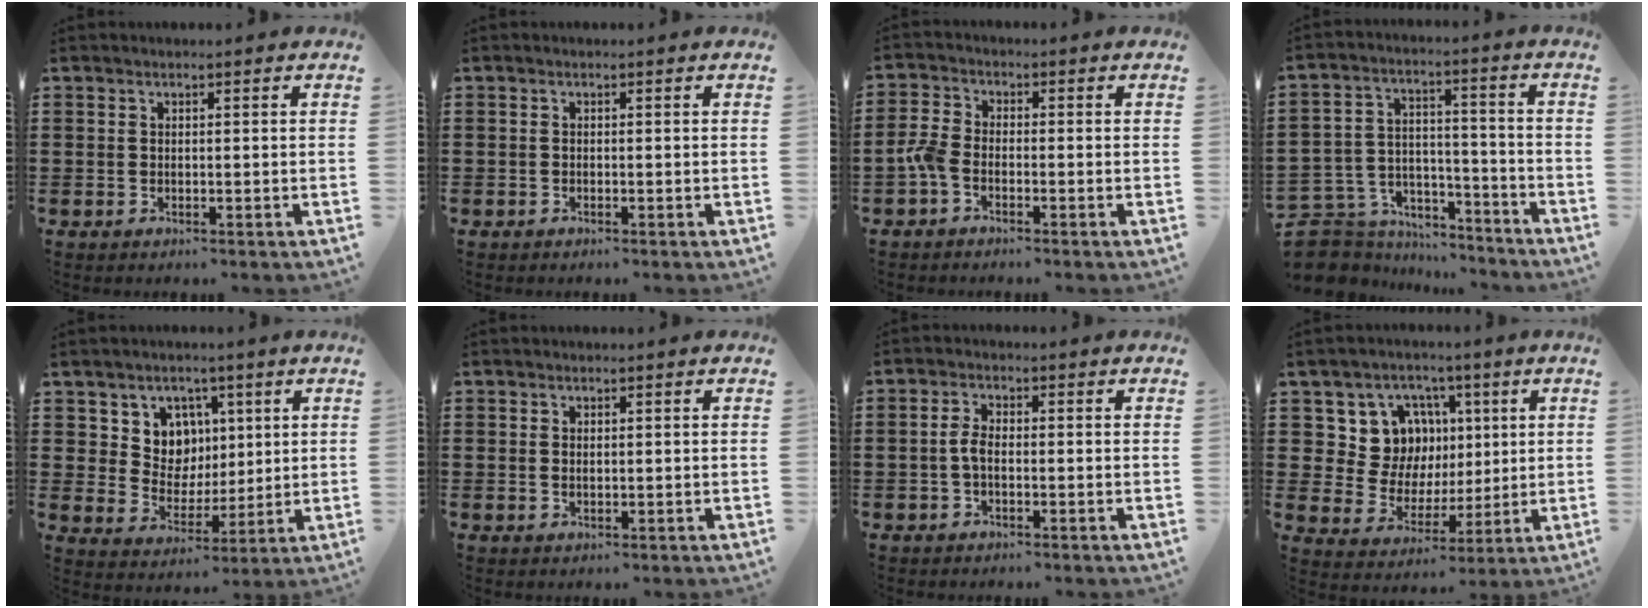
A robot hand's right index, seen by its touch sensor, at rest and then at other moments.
{"total": 0.0}
{"total": 3.1, "force": [-1.6, 1.5, 2.2], "torque": [-0.069, -0.004, -0.040]}
{"total": 6.6, "force": [-5.8, 3.1, 0.8], "torque": [-0.043, 0.006, -0.118]}
{"total": 7.2, "force": [3.0, 6.4, 1.3], "torque": [-0.049, -0.008, 0.055]}
{"total": 0.8, "force": [0.5, 0.5, 0.4], "torque": [-0.009, 0.004, 0.008]}
{"total": 2.6, "force": [-0.7, 1.1, 2.2], "torque": [-0.058, -0.002, -0.018]}
{"total": 10.6, "force": [3.6, 9.4, 3.4], "torque": [-0.084, -0.019, 0.071]}